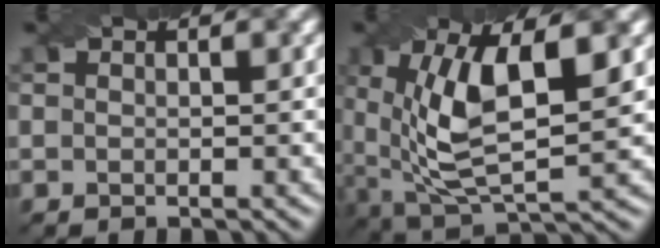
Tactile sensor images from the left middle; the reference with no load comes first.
{"total": 10.3, "force": [2.0, 4.2, 9.2], "torque": [-0.176, -0.005, 0.033]}